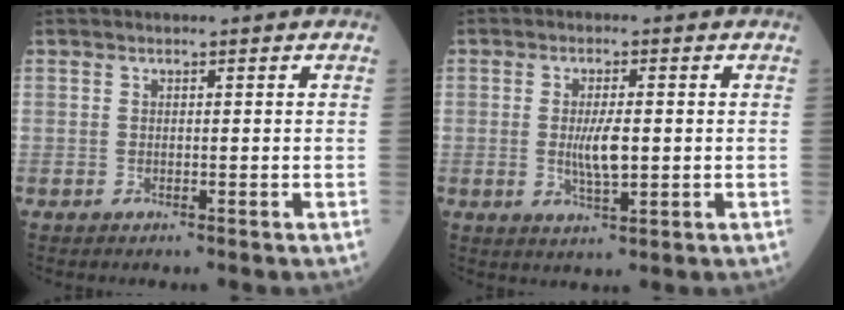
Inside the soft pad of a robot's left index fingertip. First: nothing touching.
{"total": 4.4, "force": [-0.3, 1.1, 4.3], "torque": [-0.084, -0.009, -0.005]}